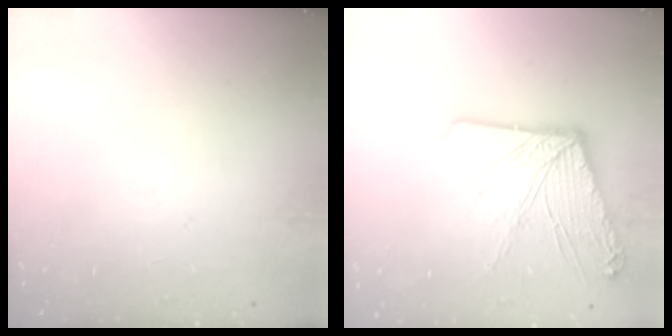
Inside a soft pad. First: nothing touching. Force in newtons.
{"total": 12.8, "press": 12.7, "slide": 1.4}